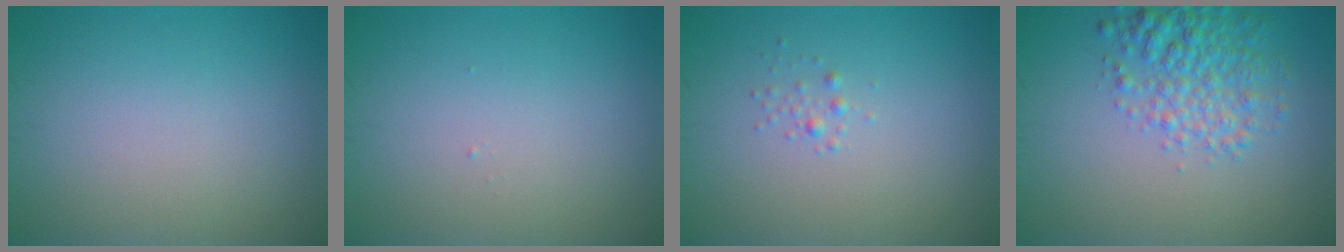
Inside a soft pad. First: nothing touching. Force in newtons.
{"total": 0.0}
{"total": 0.7, "press": 0.7, "slide": 0.0}
{"total": 4.4, "press": 4.4, "slide": 0.2}